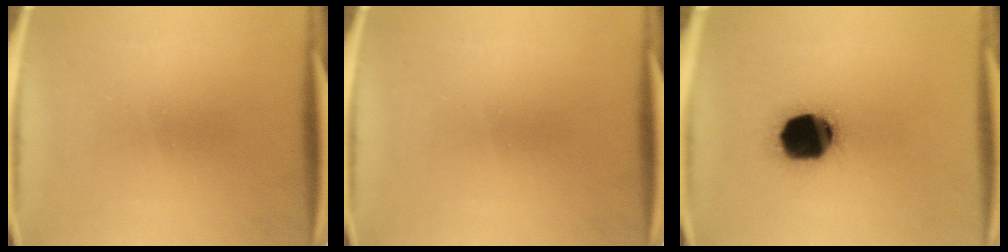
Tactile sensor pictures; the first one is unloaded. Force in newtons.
{"total": 0.0}
{"total": 19.1}